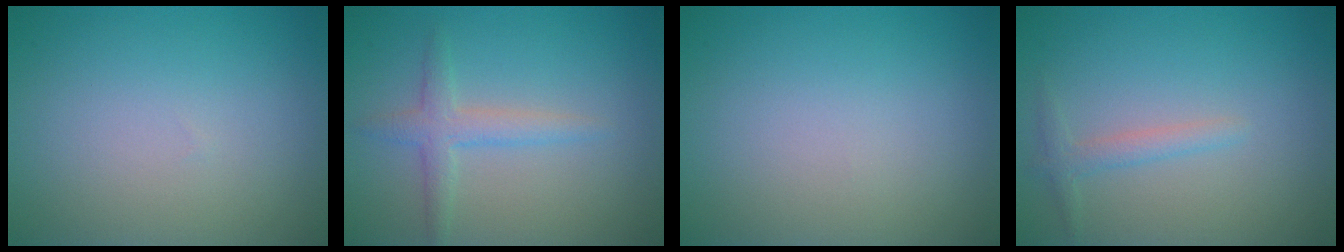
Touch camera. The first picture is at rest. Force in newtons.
{"total": 2.4, "press": 2.4, "slide": 0.2}
{"total": 0.0}
{"total": 1.5, "press": 1.5, "slide": 0.0}